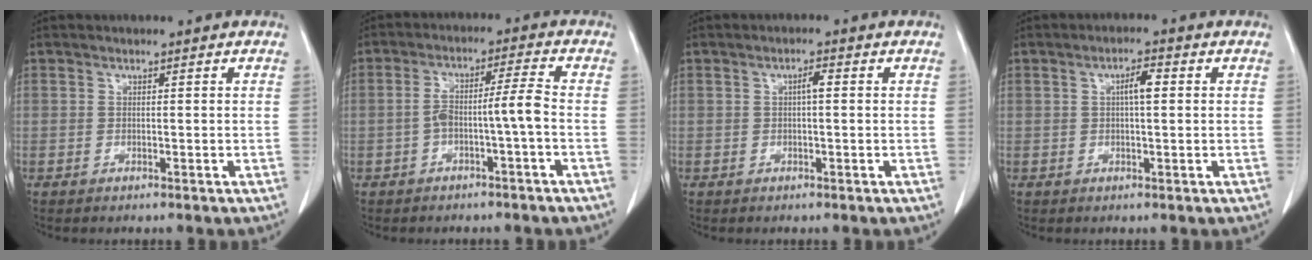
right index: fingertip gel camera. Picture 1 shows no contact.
{"total": 5.1, "force": [-1.6, -0.3, 4.8], "torque": [-0.089, 0.024, -0.020]}
{"total": 1.7, "force": [0.2, 0.3, 1.6], "torque": [-0.027, 0.005, 0.002]}
{"total": 3.1, "force": [0.5, 0.6, 3.0], "torque": [-0.051, 0.006, 0.007]}